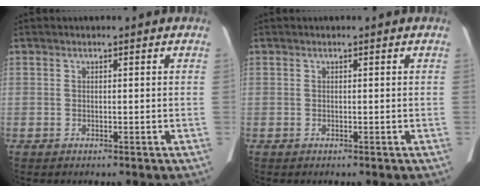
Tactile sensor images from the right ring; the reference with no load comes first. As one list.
[{"total": 0.0}]